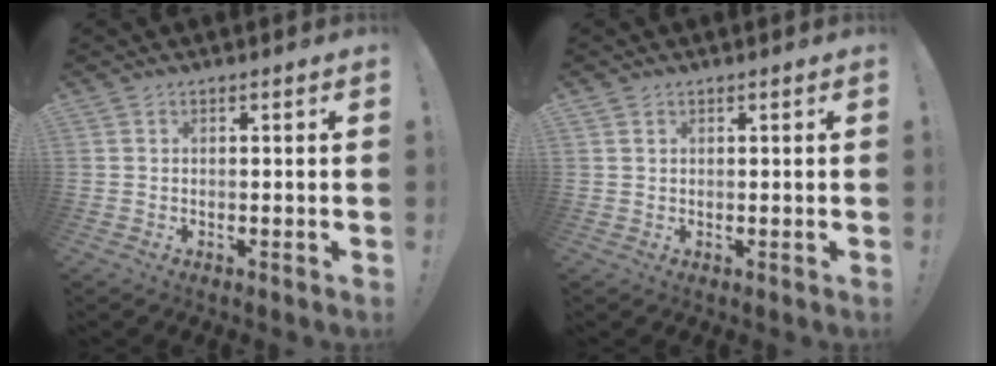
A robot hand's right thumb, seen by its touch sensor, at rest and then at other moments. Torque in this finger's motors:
{"motor_torque": [0.03, -0.05, 0.13, -0.25, 0.07]}